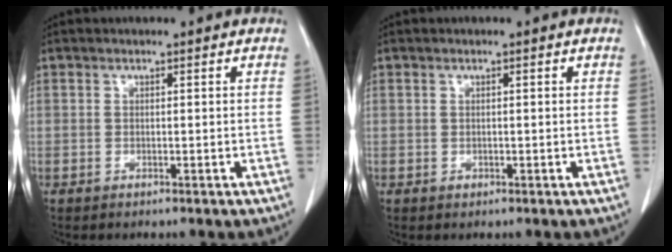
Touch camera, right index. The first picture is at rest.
{"total": 1.0, "force": [-0.1, 0.9, 0.5], "torque": [-0.008, 0.003, 0.002]}